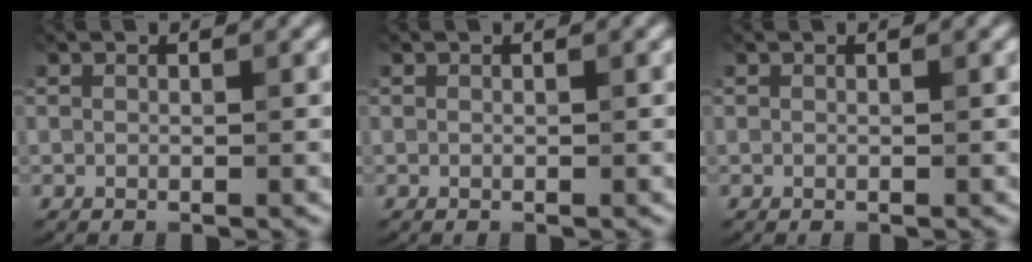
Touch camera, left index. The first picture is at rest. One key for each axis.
{"total": 0.0}
{"total": 0.0}